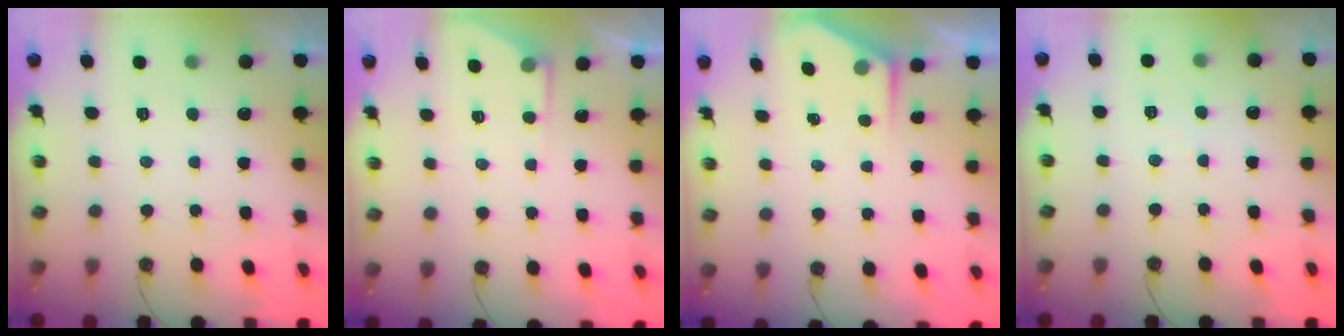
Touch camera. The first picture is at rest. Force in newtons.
{"total": 3.9, "press": 3.8, "slide": 0.6}
{"total": 2.8, "press": 2.8, "slide": 0.4}
{"total": 4.3, "press": 4.2, "slide": 0.7}